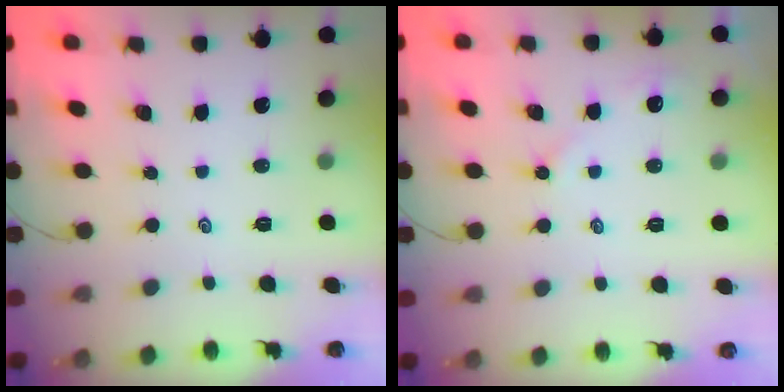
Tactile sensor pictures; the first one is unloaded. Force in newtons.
{"total": 2.8, "press": 2.8, "slide": 0.5}